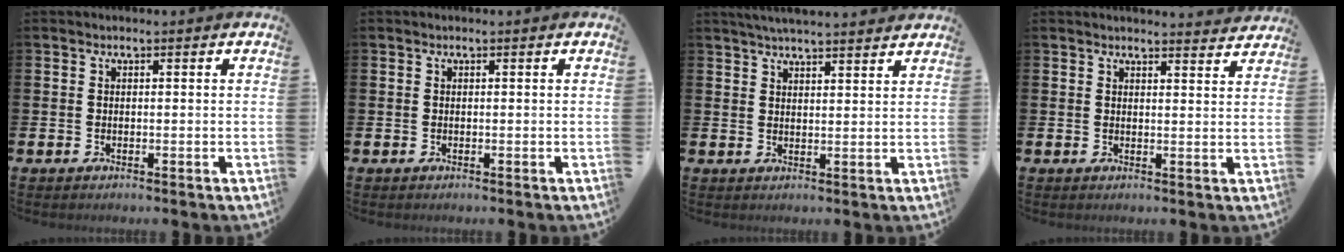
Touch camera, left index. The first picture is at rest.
{"total": 0.0}
{"total": 3.9, "force": [3.8, 0.0, 0.9], "torque": [-0.020, -0.015, 0.067]}
{"total": 2.7, "force": [2.7, 0.1, 0.0], "torque": [0.008, -0.022, 0.045]}